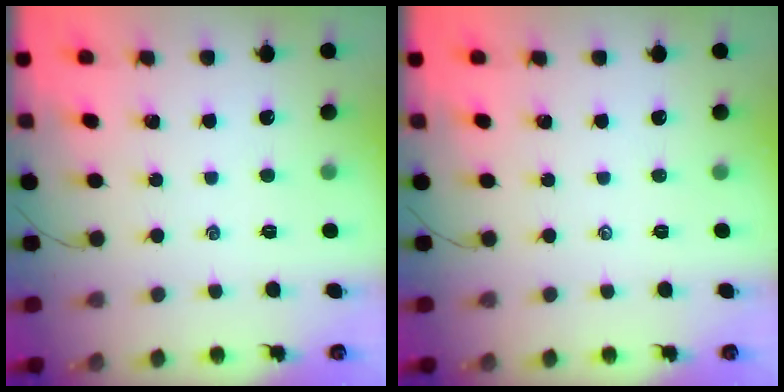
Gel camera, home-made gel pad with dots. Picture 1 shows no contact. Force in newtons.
{"total": 0.0}